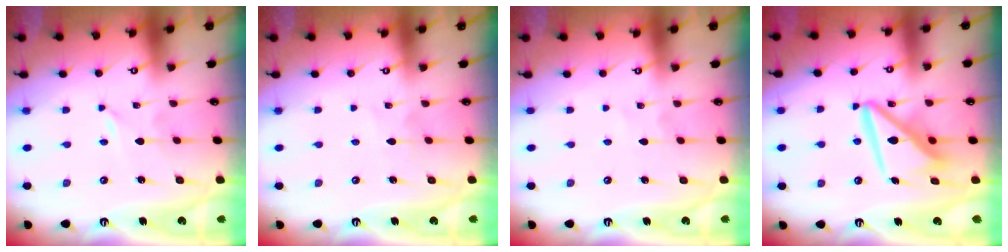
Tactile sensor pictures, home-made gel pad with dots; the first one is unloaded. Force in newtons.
{"total": 3.2, "press": 3.2, "slide": 0.4}
{"total": 2.7, "press": 2.7, "slide": 0.2}
{"total": 12.5, "press": 12.4, "slide": 1.3}